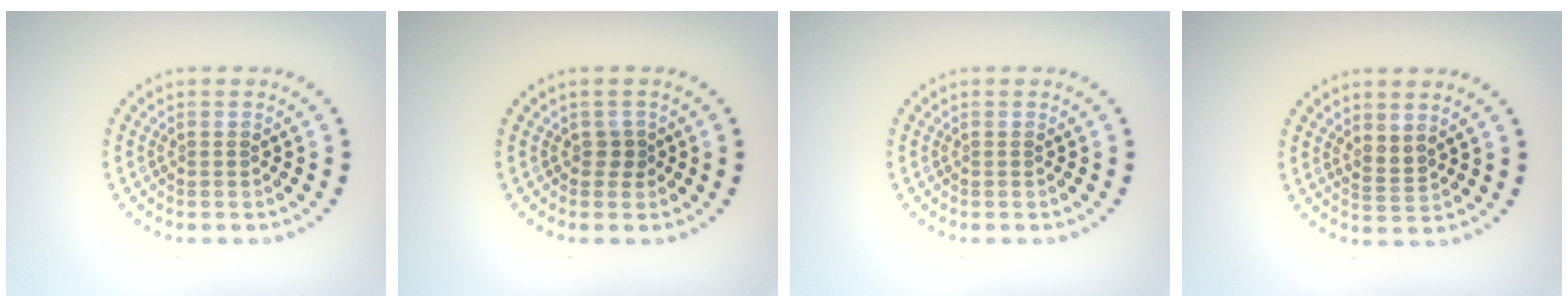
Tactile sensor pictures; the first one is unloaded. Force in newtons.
{"total": 1.2, "press": 0.8, "slide": 0.8}
{"total": 0.0}
{"total": 1.6, "press": 1.2, "slide": 1.1}